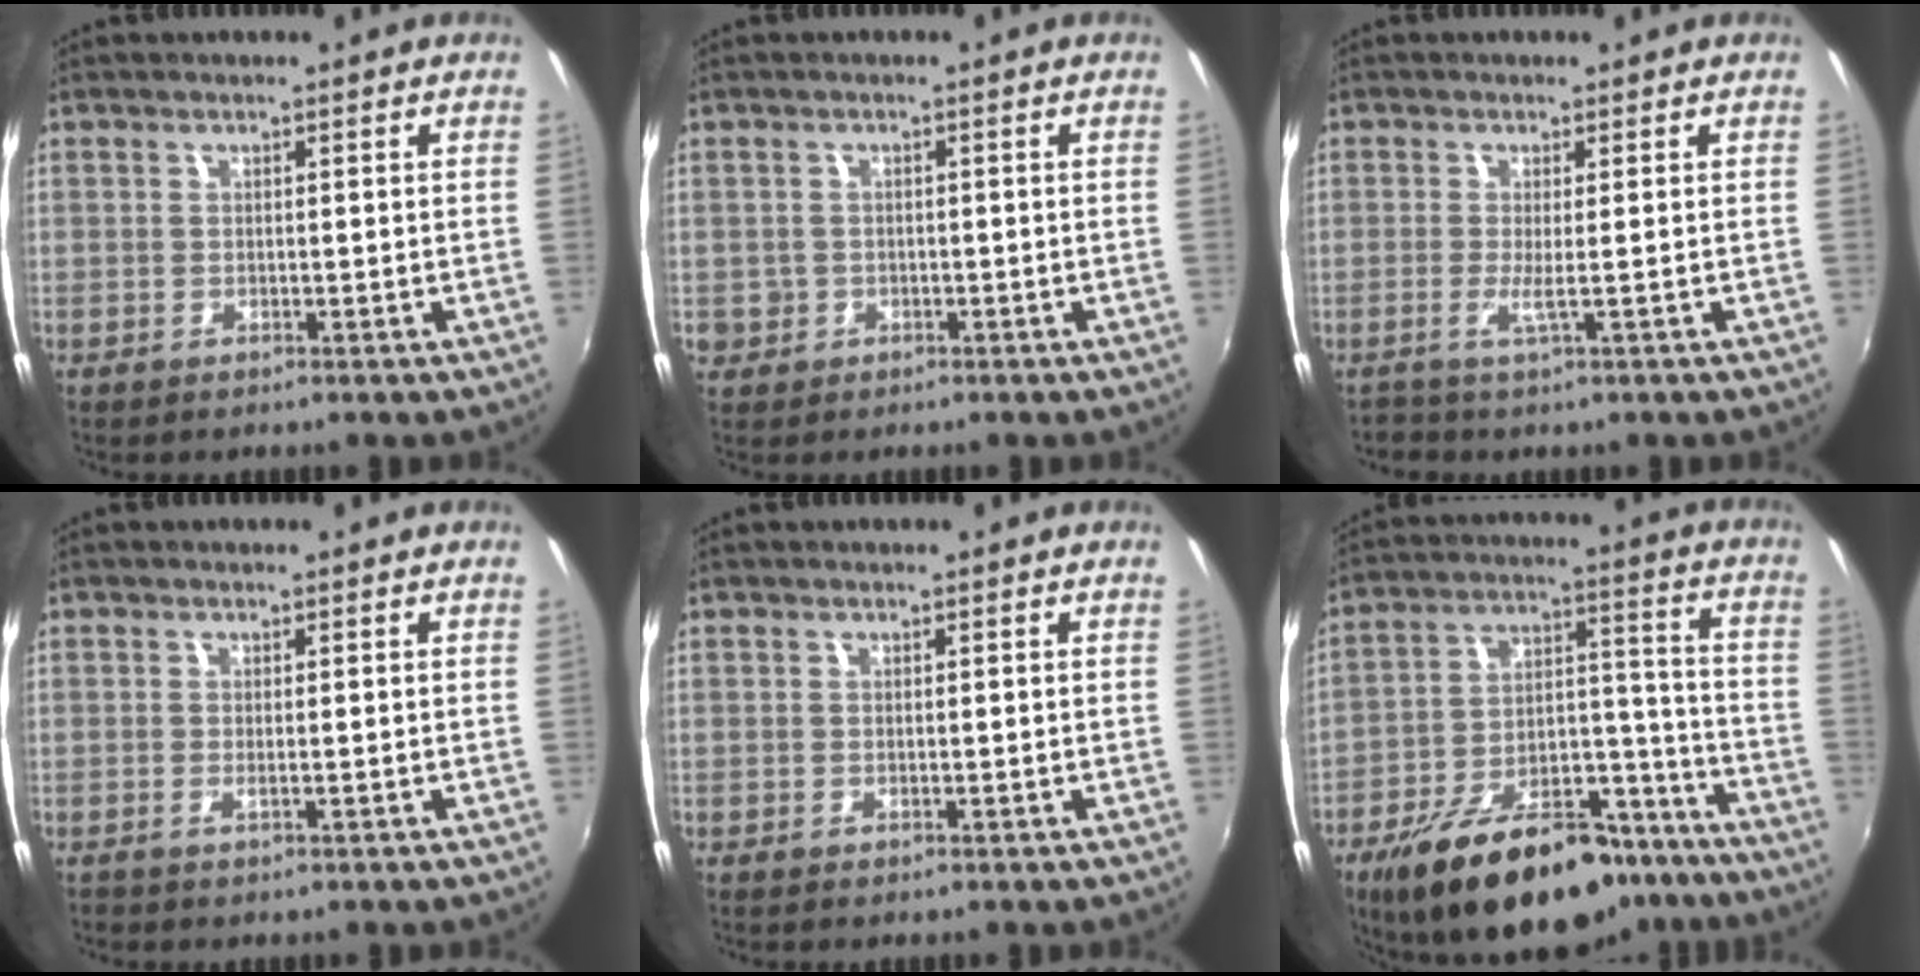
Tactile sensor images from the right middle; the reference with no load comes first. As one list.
[{"total": 3.7, "force": [-0.8, 3.5, 1.0], "torque": [-0.026, -0.001, -0.009]}, {"total": 1.5, "force": [-0.4, -0.6, 1.4], "torque": [-0.035, -0.001, -0.012]}, {"total": 0.8, "force": [-0.2, -0.5, 0.6], "torque": [-0.011, 0.002, -0.006]}, {"total": 0.0}, {"total": 24.4, "force": [-17.5, 10.5, 13.3], "torque": [-0.227, 0.017, -0.248]}]